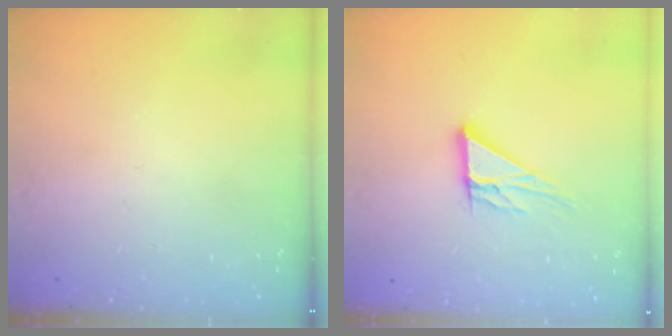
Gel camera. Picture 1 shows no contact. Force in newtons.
{"total": 10.3, "press": 10.2, "slide": 1.0}